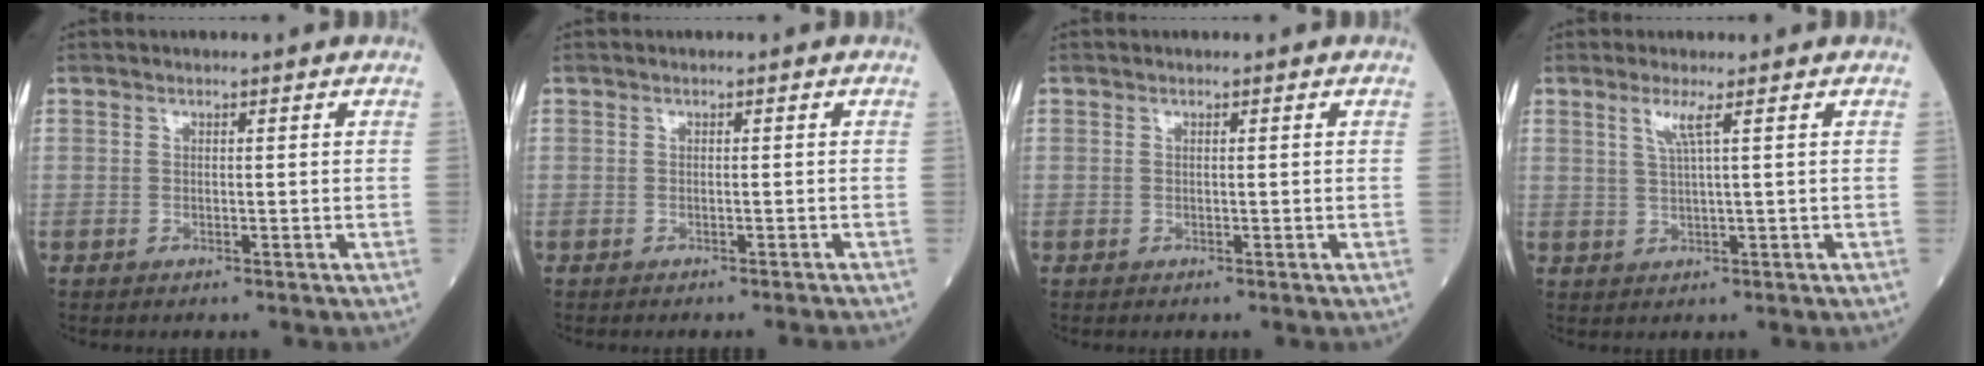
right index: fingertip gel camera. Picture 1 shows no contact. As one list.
[{"total": 2.6, "force": [-2.5, -0.5, 0.7], "torque": [-0.007, -0.004, -0.030]}, {"total": 0.0}, {"total": 2.8, "force": [1.3, -0.6, 2.4], "torque": [-0.055, -0.001, 0.027]}]